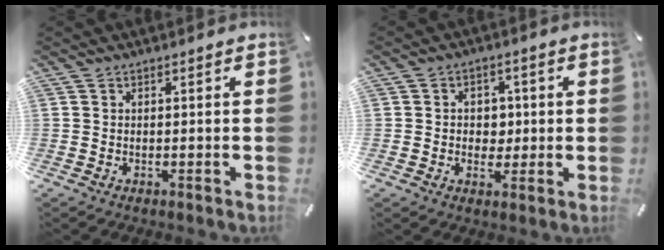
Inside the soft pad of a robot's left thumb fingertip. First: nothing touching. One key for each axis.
{"total": 5.3, "fx": -0.1, "fy": 4.6, "fz": 2.6, "tx": -0.024, "ty": -0.001, "tz": -0.008}